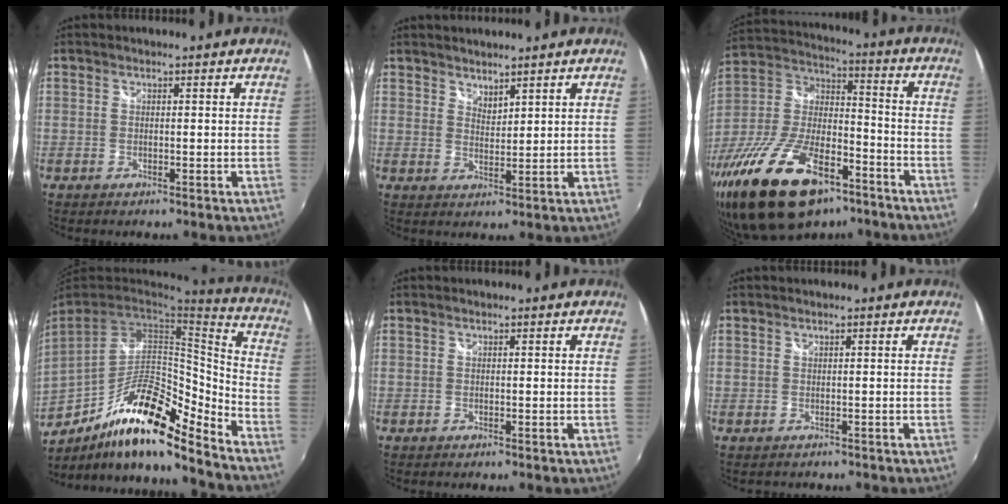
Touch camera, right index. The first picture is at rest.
{"total": 2.5, "force": [2.3, 0.7, 0.5], "torque": [-0.004, 0.000, 0.042]}
{"total": 25.9, "force": [-16.0, 11.5, 16.8], "torque": [-0.338, -0.021, -0.268]}
{"total": 20.1, "force": [-13.6, 4.4, 14.2], "torque": [-0.243, -0.018, -0.241]}
{"total": 0.0}
{"total": 0.5, "force": [-0.3, 0.4, -0.2], "torque": [0.001, 0.000, -0.002]}